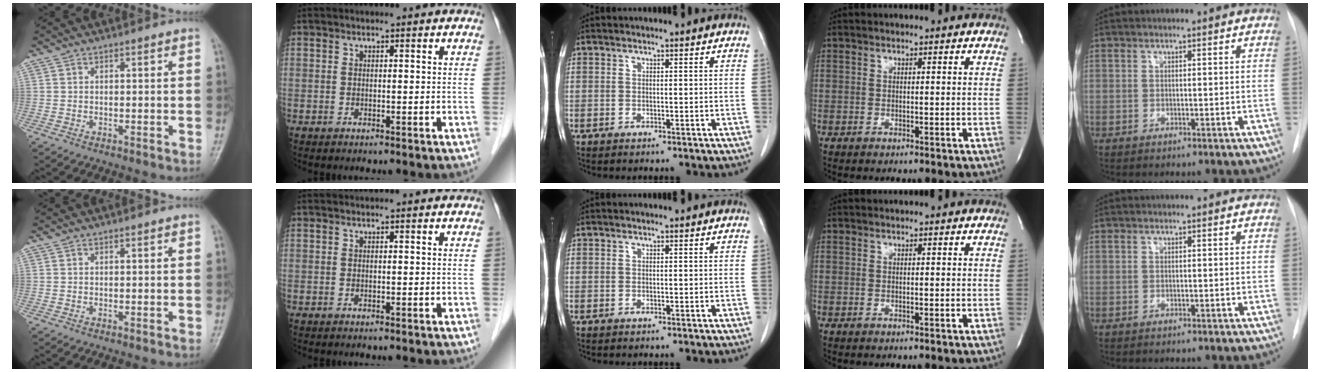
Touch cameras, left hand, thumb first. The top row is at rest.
{}